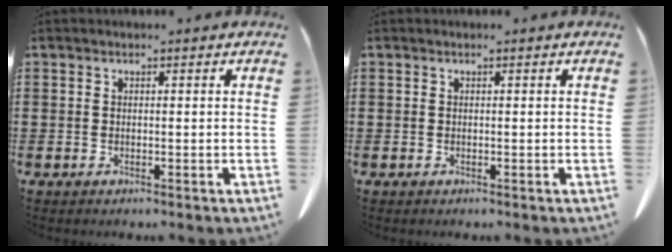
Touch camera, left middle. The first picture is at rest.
{"total": 0.0}